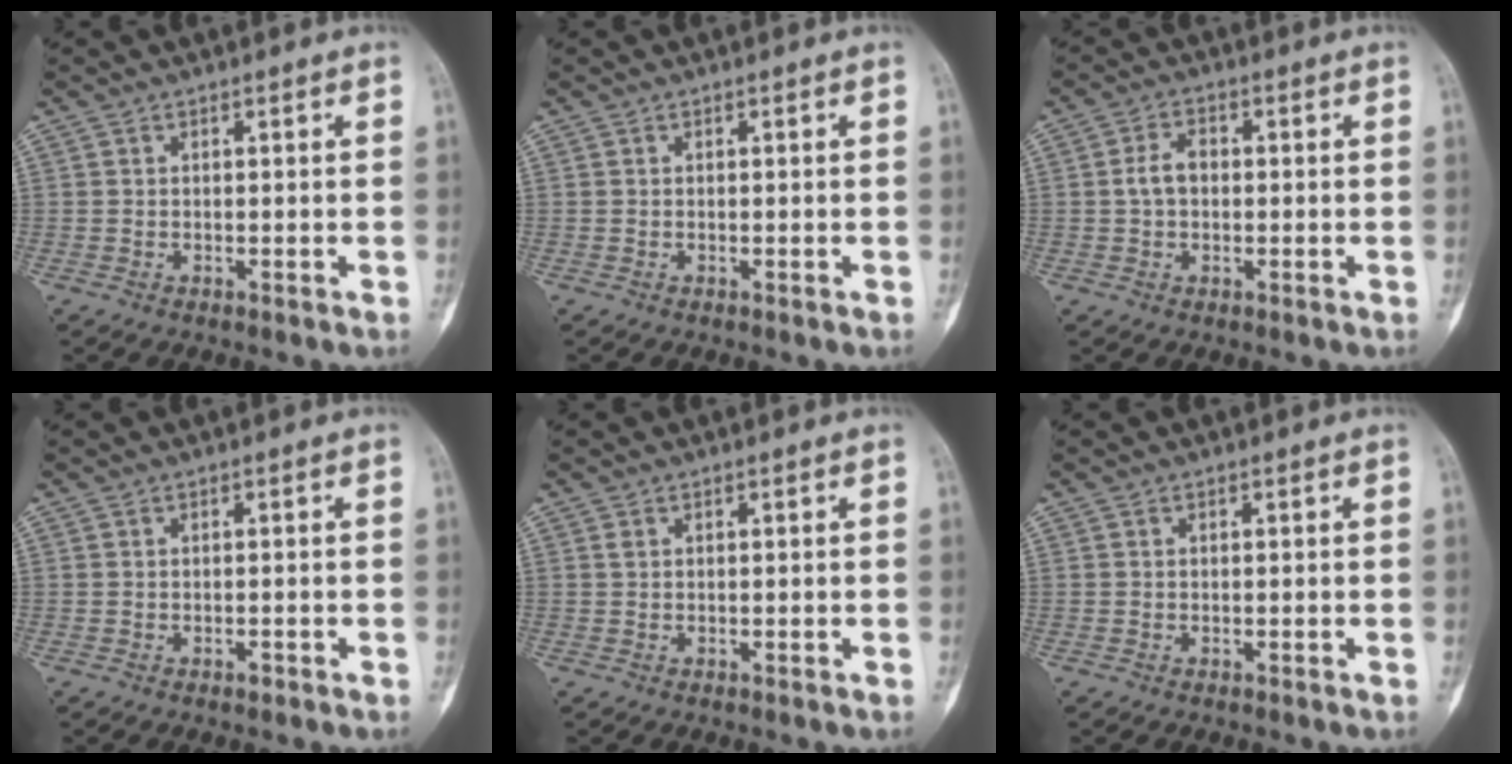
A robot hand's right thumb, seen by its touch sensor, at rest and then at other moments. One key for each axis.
{"total": 0.0}
{"total": 4.1, "fx": 0.0, "fy": 2.7, "fz": 3.0, "tx": -0.055, "ty": 0.014, "tz": -0.005}
{"total": 0.7, "fx": -0.4, "fy": 0.3, "fz": 0.4, "tx": -0.001, "ty": 0.003, "tz": -0.007}
{"total": 0.6, "fx": 0.3, "fy": 0.4, "fz": 0.3, "tx": -0.005, "ty": 0.004, "tz": 0.006}
{"total": 0.0}